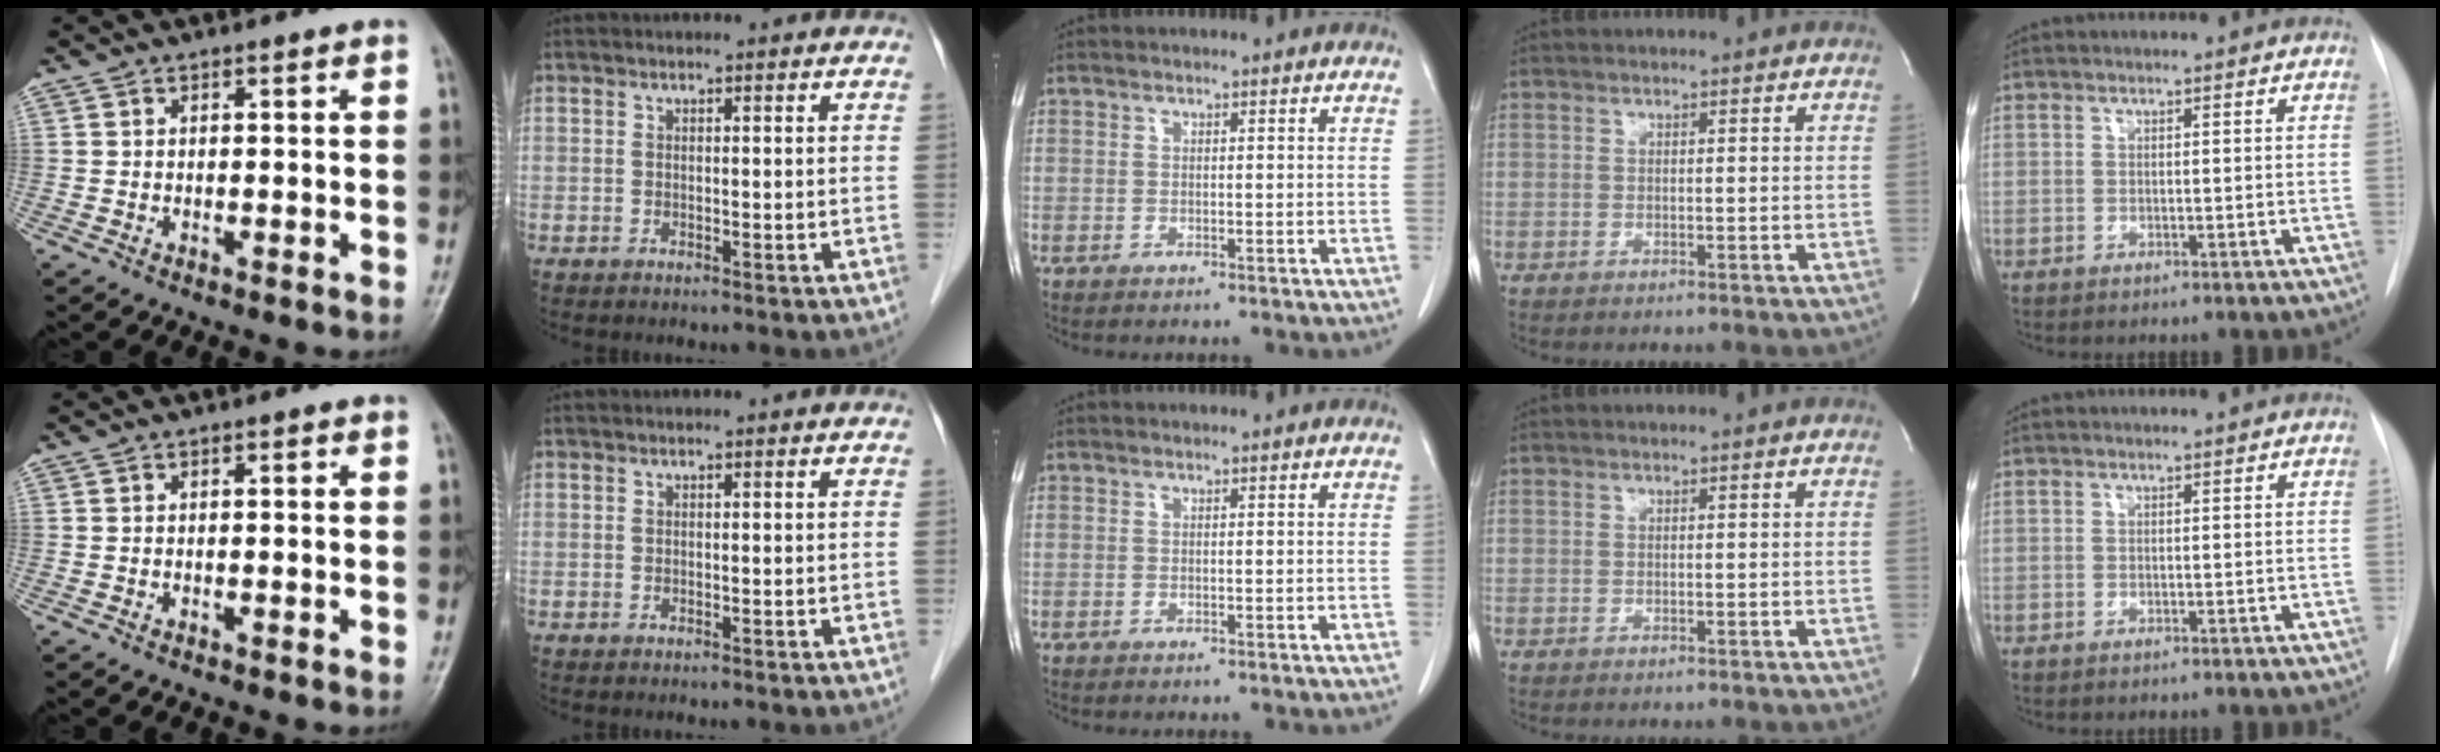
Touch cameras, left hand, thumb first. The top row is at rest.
{}